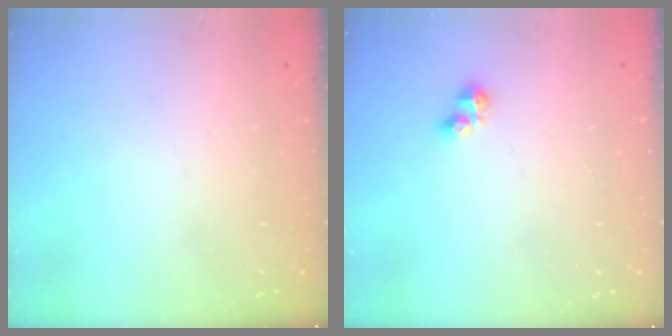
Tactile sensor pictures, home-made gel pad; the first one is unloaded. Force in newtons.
{"total": 3.3, "press": 3.3, "slide": 0.4}